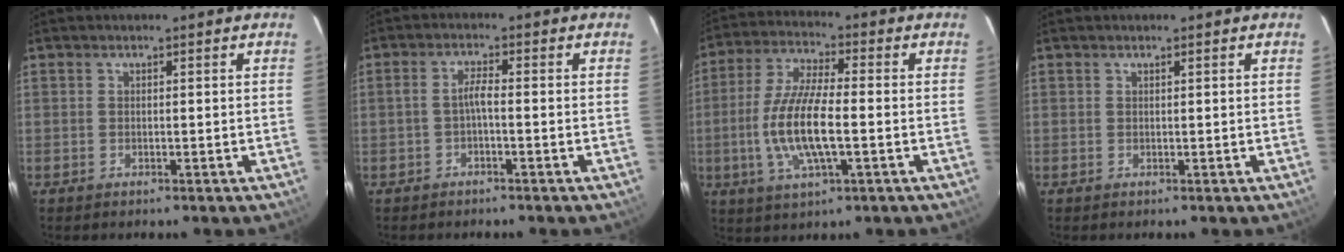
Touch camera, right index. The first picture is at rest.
{"total": 2.2, "force": [-0.9, 0.2, 2.0], "torque": [-0.043, 0.006, -0.019]}
{"total": 12.7, "force": [-2.4, 3.7, 11.9], "torque": [-0.250, -0.004, -0.048]}
{"total": 0.0}